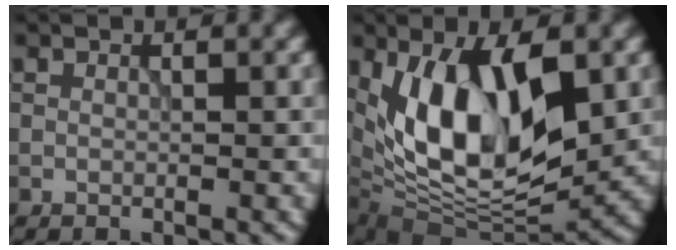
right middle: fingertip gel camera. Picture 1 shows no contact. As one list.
[{"total": 12.0, "force": [1.9, 6.0, 10.2], "torque": [-0.176, -0.010, 0.029]}]